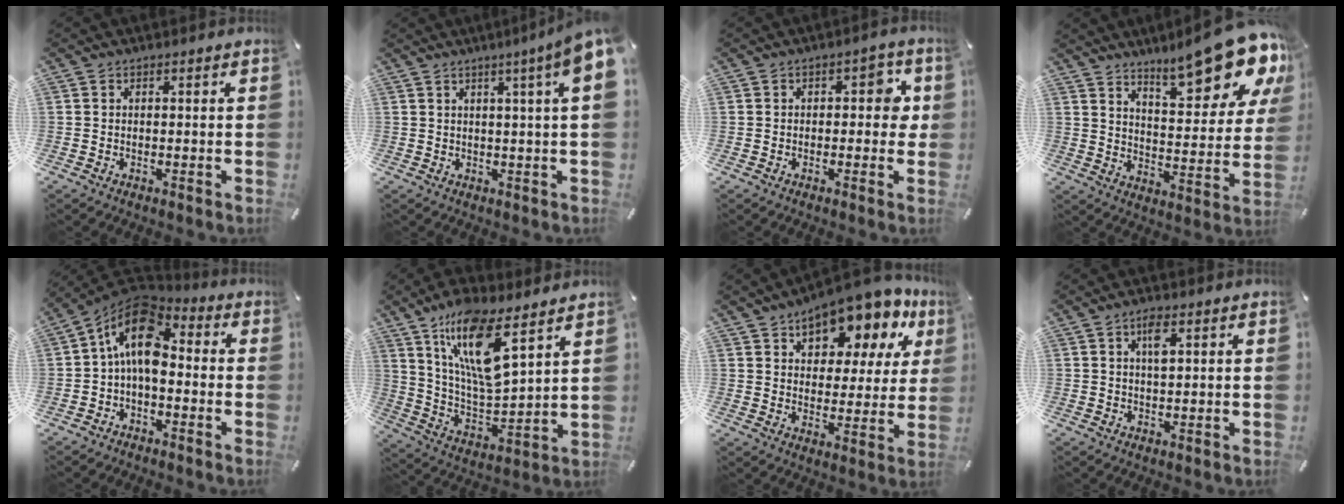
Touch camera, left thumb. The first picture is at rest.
{"total": 7.6, "force": [3.4, -0.3, 6.8], "torque": [-0.115, -0.017, 0.054]}
{"total": 5.5, "force": [0.6, 3.2, 4.4], "torque": [-0.047, 0.001, 0.000]}
{"total": 18.8, "force": [14.2, 5.8, 10.9], "torque": [-0.145, -0.114, 0.235]}
{"total": 13.2, "force": [0.4, 7.9, 10.6], "torque": [-0.195, 0.006, 0.003]}
{"total": 17.2, "force": [10.9, 5.1, 12.2], "torque": [-0.243, -0.059, 0.182]}
{"total": 14.9, "force": [10.8, 7.4, 7.2], "torque": [-0.109, -0.074, 0.183]}
{"total": 3.9, "force": [1.6, 1.1, 3.4], "torque": [-0.065, 0.003, 0.023]}